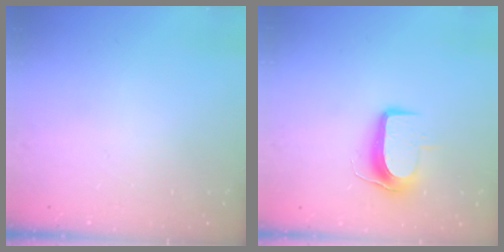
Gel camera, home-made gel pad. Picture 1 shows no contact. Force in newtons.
{"total": 8.8, "press": 8.8, "slide": 0.6}